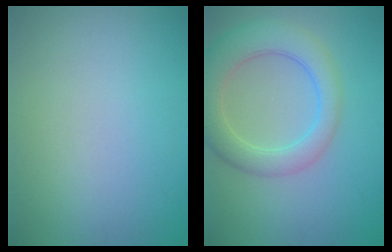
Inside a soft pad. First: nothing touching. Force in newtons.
{"total": 6.0, "press": 6.0, "slide": 0.3}